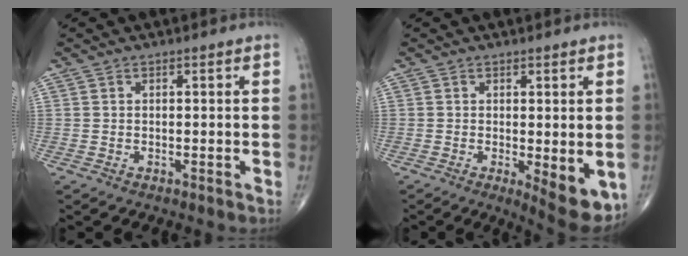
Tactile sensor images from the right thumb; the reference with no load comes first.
{"total": 7.5, "force": [-1.5, 2.3, 6.9], "torque": [-0.082, -0.021, -0.016]}